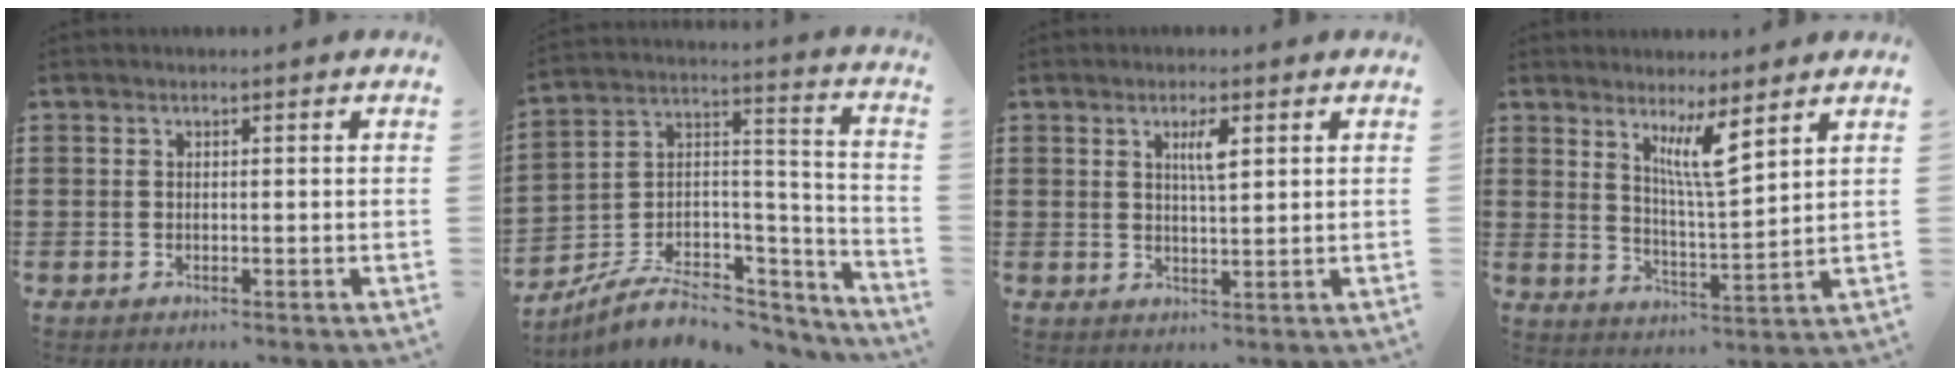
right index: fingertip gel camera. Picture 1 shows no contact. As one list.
[{"total": 7.8, "force": [-5.5, 4.1, 3.7], "torque": [-0.075, 0.011, -0.101]}, {"total": 3.3, "force": [1.3, 0.7, 3.0], "torque": [-0.055, 0.002, 0.017]}, {"total": 6.9, "force": [4.2, 0.9, 5.4], "torque": [-0.108, -0.012, 0.069]}]